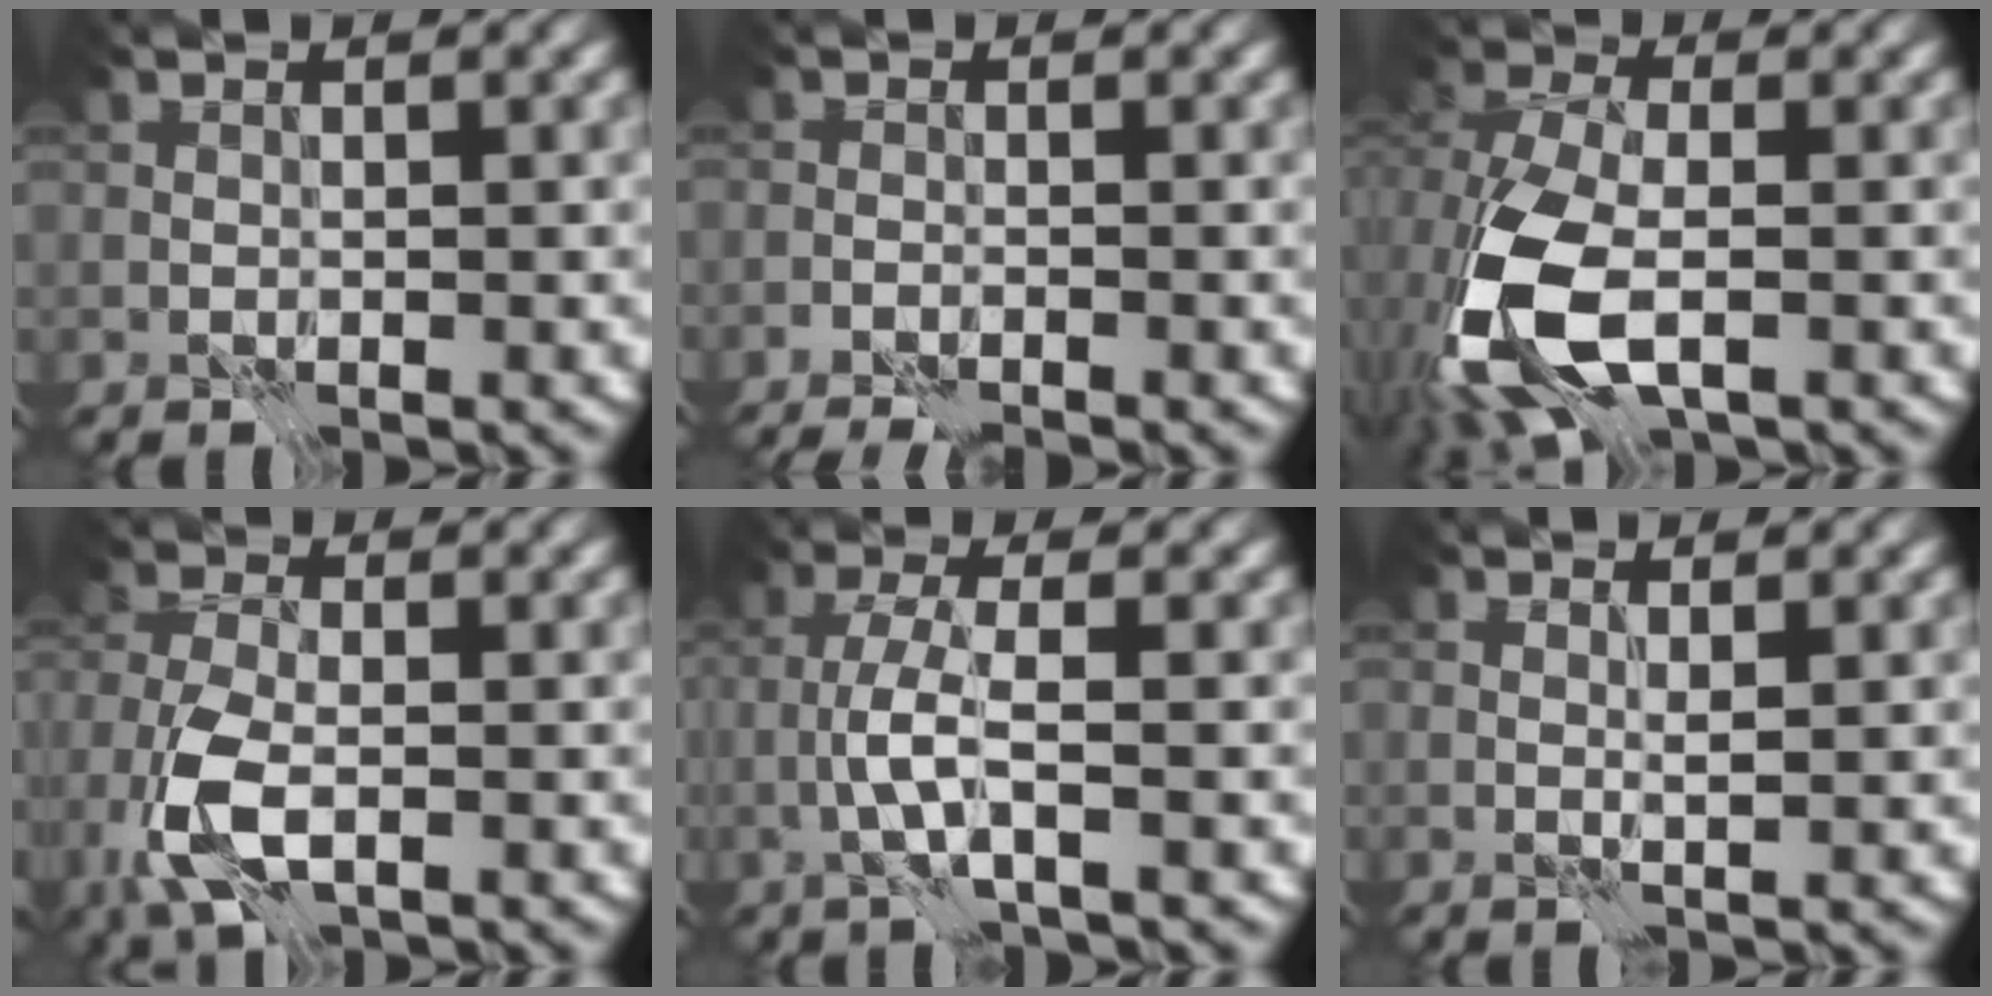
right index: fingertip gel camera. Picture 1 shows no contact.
{"total": 1.7, "force": [-1.4, -0.5, 0.7], "torque": [-0.009, 0.001, -0.025]}
{"total": 9.2, "force": [-3.1, 5.2, 7.0], "torque": [-0.172, -0.018, -0.067]}
{"total": 5.6, "force": [-1.9, 2.9, 4.5], "torque": [-0.112, -0.010, -0.041]}
{"total": 3.0, "force": [-0.9, 0.1, 2.9], "torque": [-0.062, 0.010, -0.026]}
{"total": 0.8, "force": [0.5, -0.5, 0.5], "torque": [-0.008, 0.002, 0.005]}